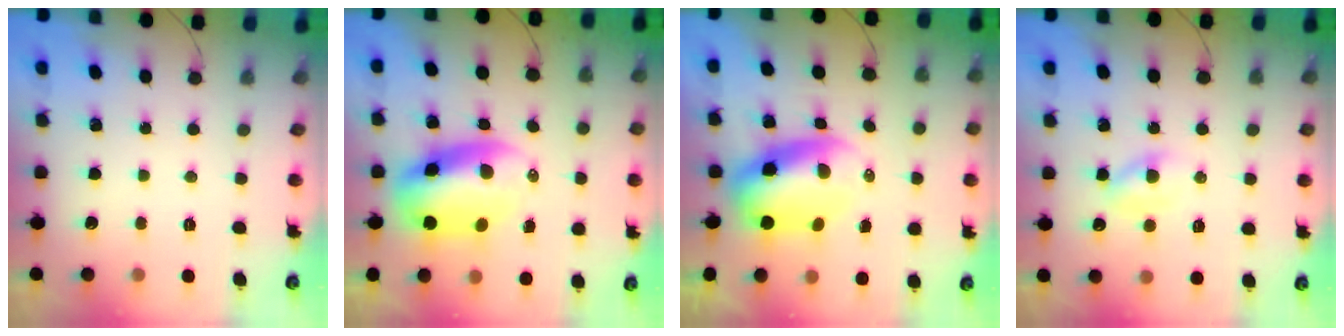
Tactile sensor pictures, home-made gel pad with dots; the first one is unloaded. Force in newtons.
{"total": 9.2, "press": 8.9, "slide": 2.4}
{"total": 7.9, "press": 7.6, "slide": 2.1}
{"total": 2.7, "press": 2.5, "slide": 0.9}